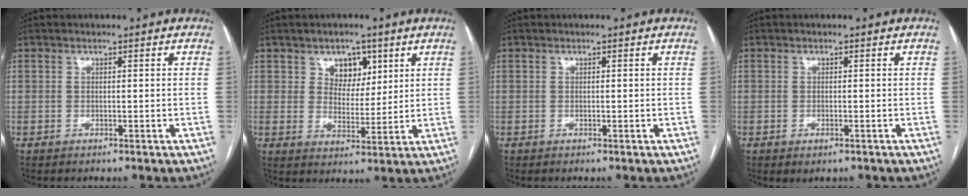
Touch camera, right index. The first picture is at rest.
{"total": 5.6, "force": [3.0, 4.1, 2.6], "torque": [-0.031, 0.006, 0.051]}
{"total": 0.0}
{"total": 1.2, "force": [-0.6, 0.5, 0.9], "torque": [-0.011, -0.002, -0.002]}